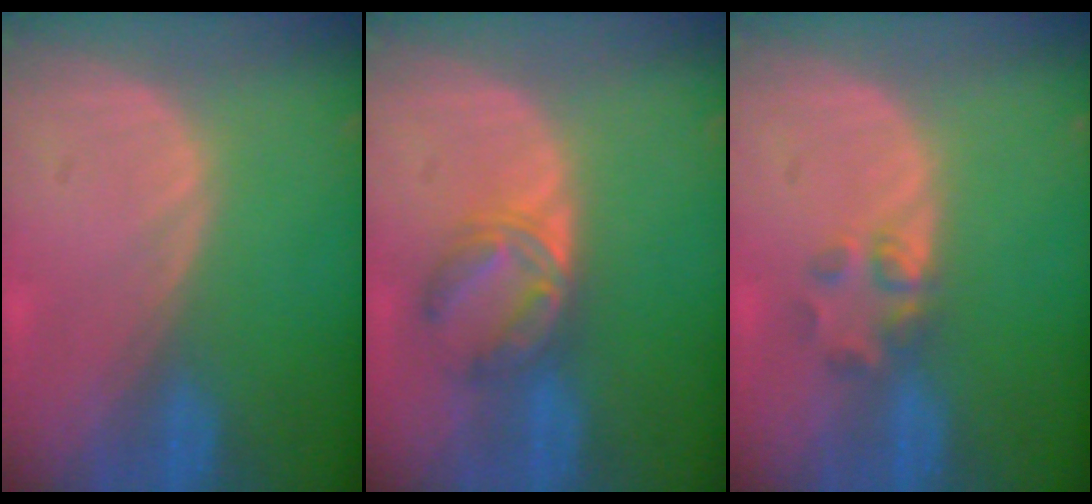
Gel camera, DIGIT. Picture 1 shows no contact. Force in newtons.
{"total": 5.5, "press": 5.4, "slide": 1.0}
{"total": 2.7, "press": 2.6, "slide": 0.9}